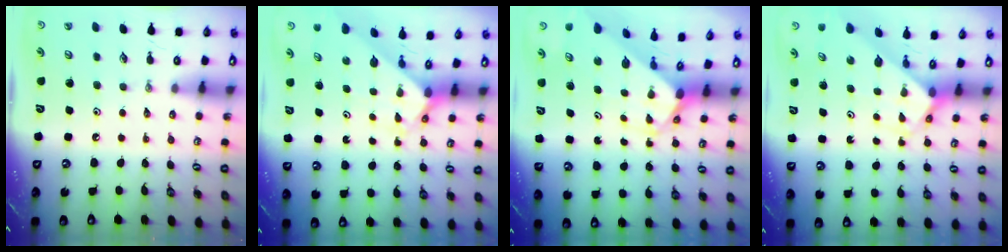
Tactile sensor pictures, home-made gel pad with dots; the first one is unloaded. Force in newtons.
{"total": 2.1, "press": 2.1, "slide": 0.1}
{"total": 4.7, "press": 4.6, "slide": 0.4}
{"total": 2.7, "press": 2.7, "slide": 0.1}